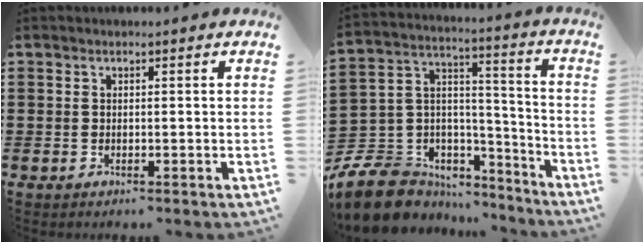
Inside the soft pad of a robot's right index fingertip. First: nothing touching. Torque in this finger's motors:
{"motor_torque": [-0.84, 0.94, -0.80, -0.21]}